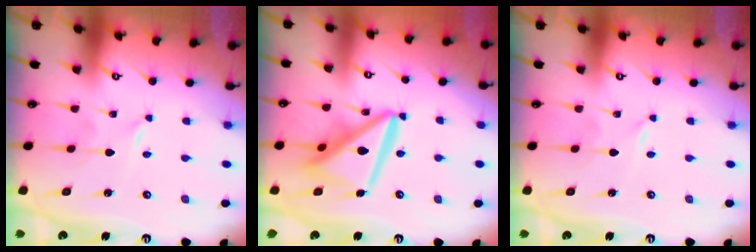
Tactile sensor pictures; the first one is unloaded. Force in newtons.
{"total": 16.7, "press": 16.5, "slide": 1.9}
{"total": 0.0}